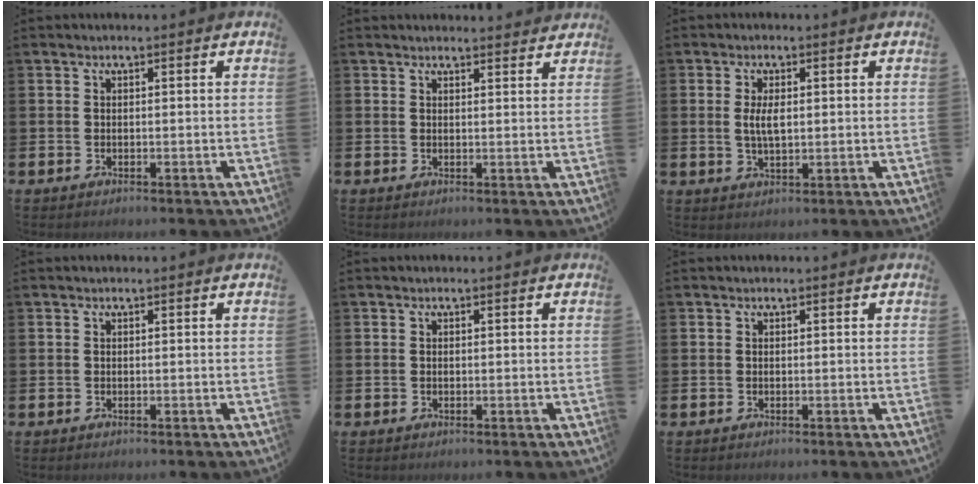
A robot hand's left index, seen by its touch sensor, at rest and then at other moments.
{"total": 1.6, "force": [1.6, 0.2, 0.0], "torque": [0.008, -0.010, 0.028]}
{"total": 3.3, "force": [0.6, 1.4, 3.0], "torque": [-0.047, 0.002, 0.005]}
{"total": 0.0}
{"total": 0.0}
{"total": 0.0}